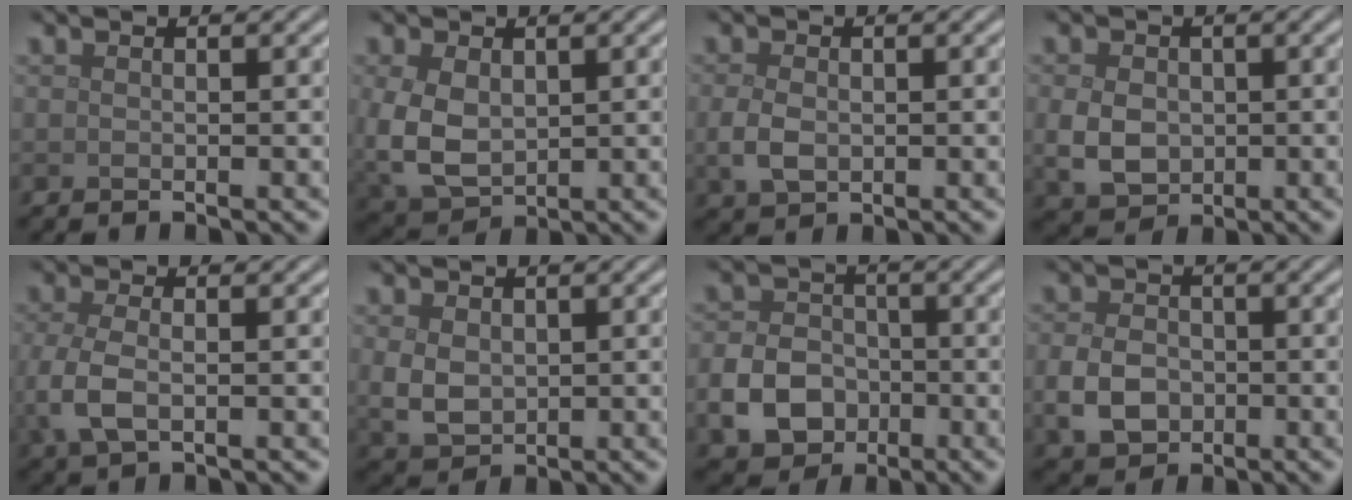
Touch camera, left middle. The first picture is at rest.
{"total": 5.8, "force": [0.0, 4.1, 4.1], "torque": [-0.106, -0.010, 0.010]}
{"total": 2.7, "force": [-0.2, 1.9, 1.8], "torque": [-0.044, -0.004, -0.003]}
{"total": 4.1, "force": [-0.3, 3.2, 2.5], "torque": [-0.058, -0.006, -0.003]}
{"total": 4.0, "force": [-0.6, 2.1, 3.3], "torque": [-0.091, -0.006, -0.014]}
{"total": 3.2, "force": [0.2, 2.5, 2.1], "torque": [-0.049, -0.005, 0.007]}
{"total": 5.4, "force": [-2.0, 4.3, 2.8], "torque": [-0.057, -0.003, -0.044]}
{"total": 4.2, "force": [-1.1, 3.2, 2.5], "torque": [-0.056, -0.004, -0.025]}